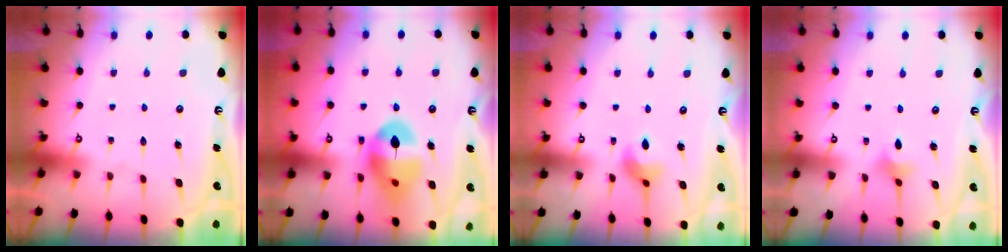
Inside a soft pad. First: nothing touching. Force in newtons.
{"total": 13.3, "press": 13.2, "slide": 1.5}
{"total": 6.3, "press": 6.3, "slide": 0.4}
{"total": 3.2, "press": 3.1, "slide": 0.6}